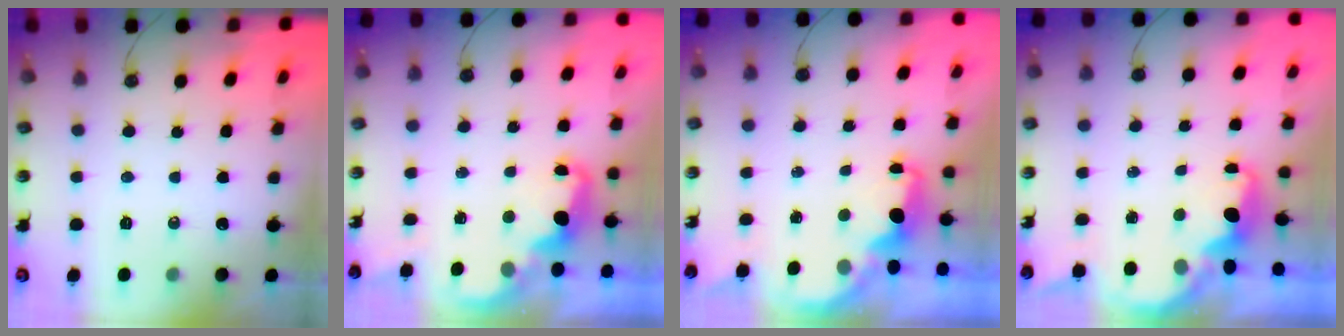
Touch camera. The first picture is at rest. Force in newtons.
{"total": 2.6, "press": 2.6, "slide": 0.7}
{"total": 2.9, "press": 2.8, "slide": 0.9}
{"total": 2.2, "press": 2.1, "slide": 0.7}